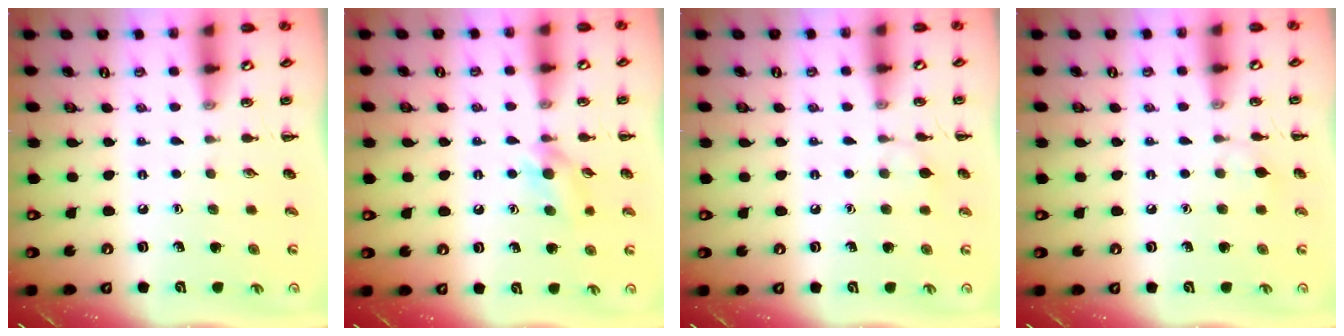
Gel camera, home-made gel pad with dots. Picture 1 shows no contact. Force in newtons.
{"total": 6.5, "press": 6.3, "slide": 1.8}
{"total": 5.5, "press": 5.2, "slide": 1.7}
{"total": 4.3, "press": 3.9, "slide": 1.6}